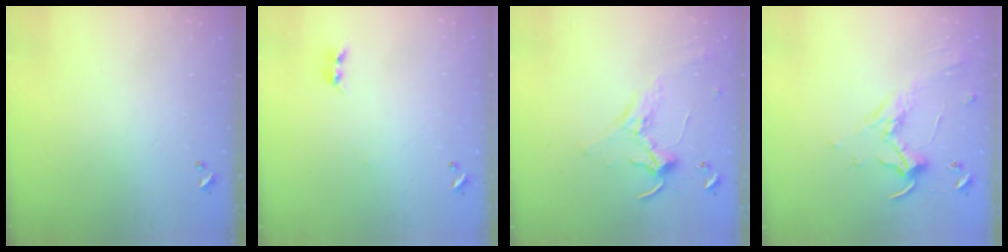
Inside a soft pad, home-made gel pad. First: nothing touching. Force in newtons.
{"total": 2.7, "press": 2.7, "slide": 0.3}
{"total": 0.9, "press": 0.8, "slide": 0.4}
{"total": 1.7, "press": 1.6, "slide": 0.5}